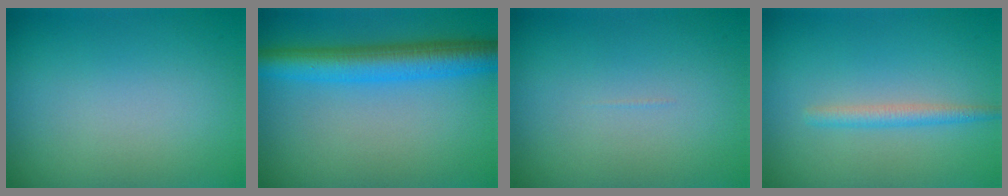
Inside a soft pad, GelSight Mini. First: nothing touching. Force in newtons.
{"total": 6.0, "press": 6.0, "slide": 0.0}
{"total": 0.0}
{"total": 1.7, "press": 1.7, "slide": 0.1}